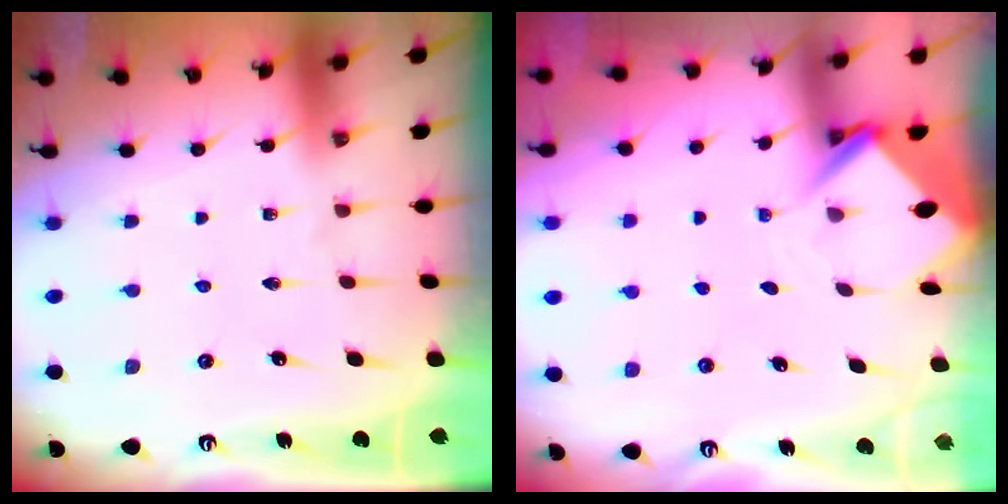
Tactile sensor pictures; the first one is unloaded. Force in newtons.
{"total": 3.9, "press": 3.9, "slide": 0.2}